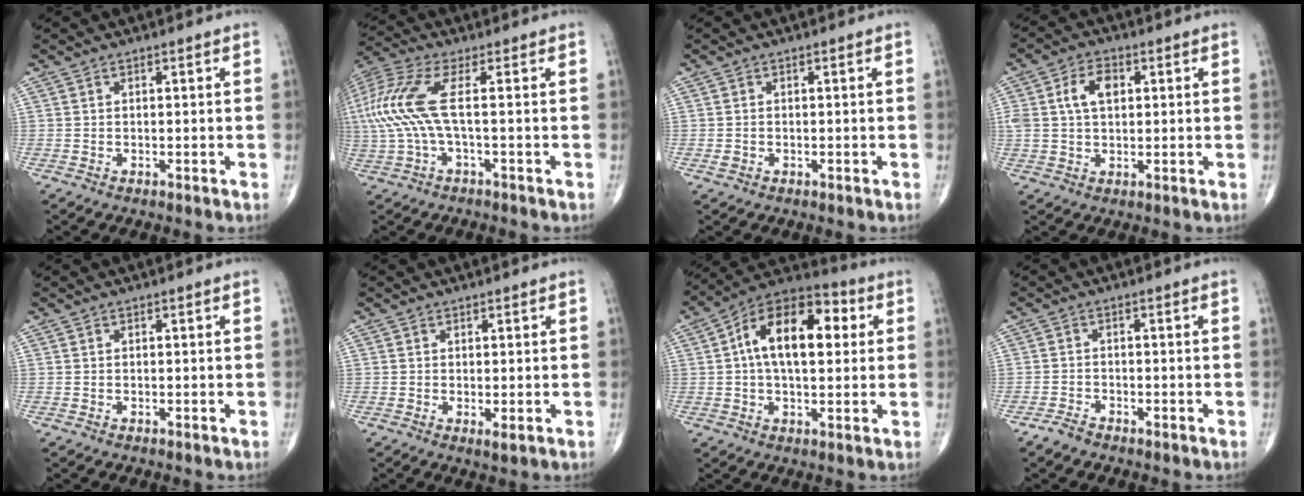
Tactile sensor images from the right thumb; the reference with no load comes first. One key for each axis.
{"total": 10.8, "fx": 0.4, "fy": 2.8, "fz": 10.5, "tx": -0.283, "ty": 0.027, "tz": 0.004}
{"total": 0.8, "fx": -0.2, "fy": 0.7, "fz": 0.5, "tx": -0.012, "ty": 0.001, "tz": -0.001}
{"total": 6.6, "fx": 1.7, "fy": 4.0, "fz": 4.9, "tx": -0.090, "ty": 0.008, "tz": 0.032}
{"total": 0.0}
{"total": 1.4, "fx": -0.1, "fy": 0.3, "fz": 1.4, "tx": -0.026, "ty": -0.008, "tz": 0.001}
{"total": 16.6, "fx": 3.1, "fy": 8.9, "fz": 13.7, "tx": -0.208, "ty": 0.029, "tz": 0.040}
{"total": 2.0, "fx": -1.7, "fy": 0.8, "fz": 0.6, "tx": -0.020, "ty": 0.005, "tz": -0.031}